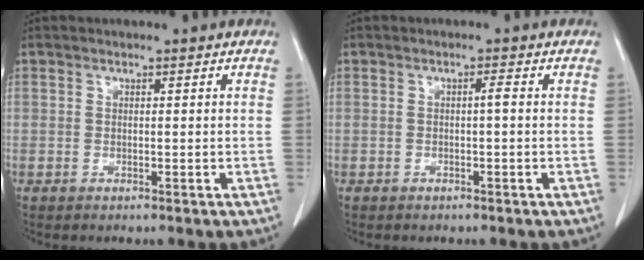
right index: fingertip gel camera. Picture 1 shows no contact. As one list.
[{"total": 0.9, "force": [-0.1, 0.0, 0.9], "torque": [-0.015, 0.001, -0.001]}]